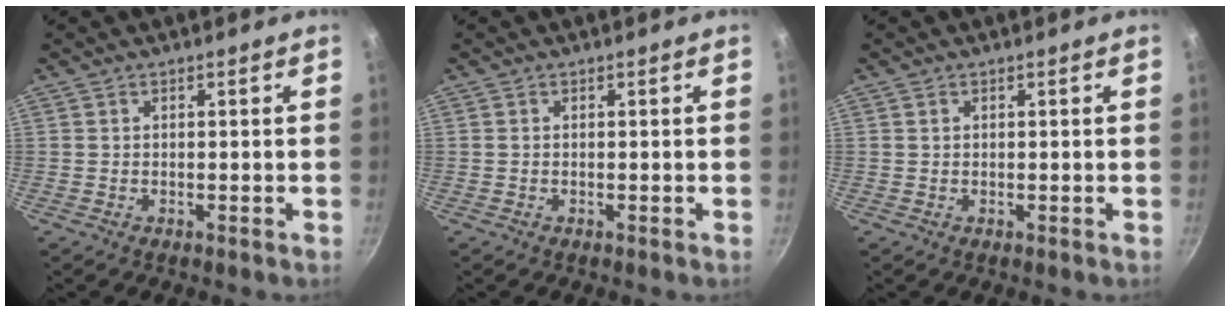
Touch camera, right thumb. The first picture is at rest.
{"total": 0.0}
{"total": 0.7, "force": [0.3, 0.5, 0.3], "torque": [-0.004, 0.001, 0.005]}